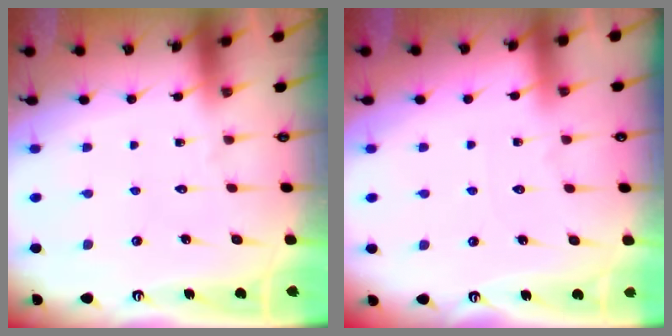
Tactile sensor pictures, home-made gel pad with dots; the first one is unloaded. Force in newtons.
{"total": 1.5, "press": 1.4, "slide": 0.2}